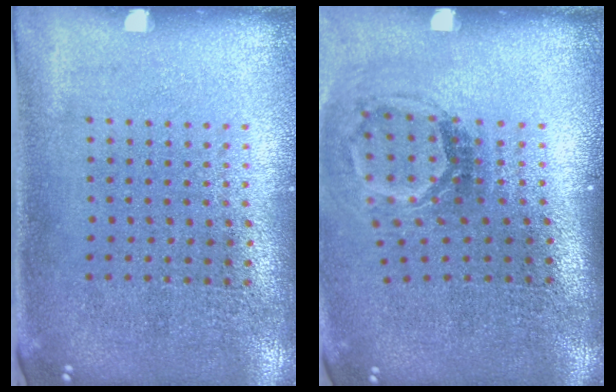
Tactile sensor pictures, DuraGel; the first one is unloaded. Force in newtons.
{"total": 1.9, "press": 1.2, "slide": 1.4}